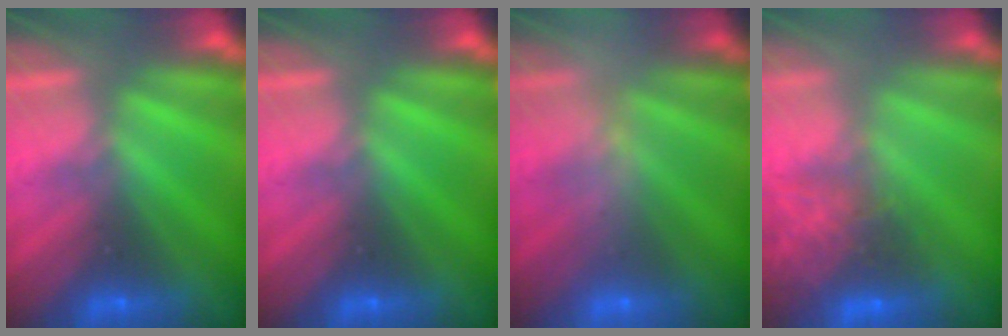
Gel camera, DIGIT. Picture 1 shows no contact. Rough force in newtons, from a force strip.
{"total": 0.0}
{"total": 2.5}
{"total": 7.7}